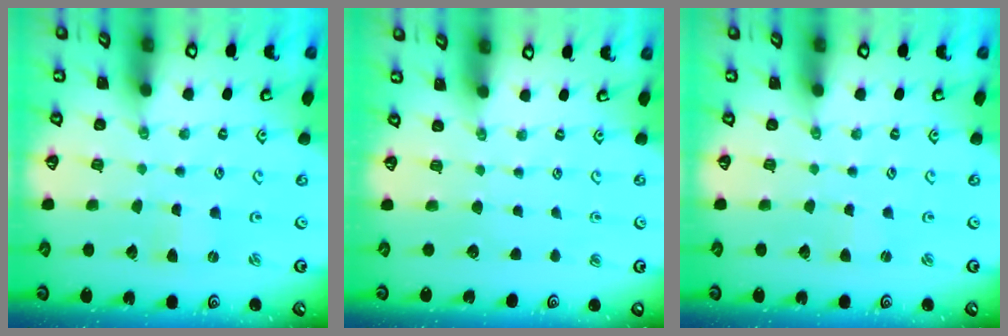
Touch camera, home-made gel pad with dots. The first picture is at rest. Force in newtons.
{"total": 0.0}
{"total": 0.9, "press": 0.9, "slide": 0.1}